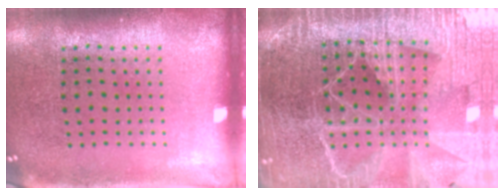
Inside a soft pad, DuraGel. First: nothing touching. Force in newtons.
{"total": 5.9, "press": 5.2, "slide": 2.9}